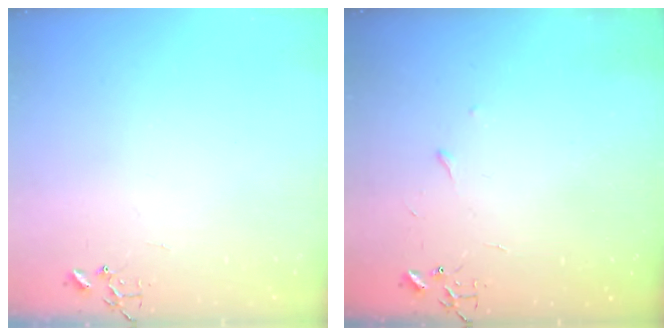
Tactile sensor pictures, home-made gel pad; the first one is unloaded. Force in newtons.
{"total": 3.3, "press": 3.3, "slide": 0.5}